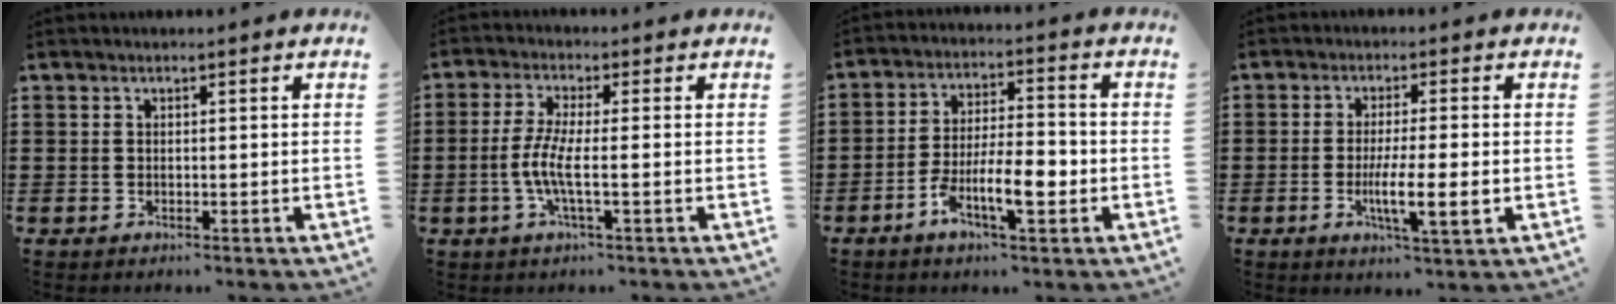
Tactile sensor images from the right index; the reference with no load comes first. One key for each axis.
{"total": 5.7, "fx": -1.3, "fy": 0.6, "fz": 5.5, "tx": -0.127, "ty": -0.015, "tz": -0.032}
{"total": 8.4, "fx": -3.5, "fy": 2.8, "fz": 7.1, "tx": -0.136, "ty": -0.001, "tz": -0.065}
{"total": 7.3, "fx": -1.7, "fy": 0.8, "fz": 7.0, "tx": -0.123, "ty": -0.013, "tz": -0.027}